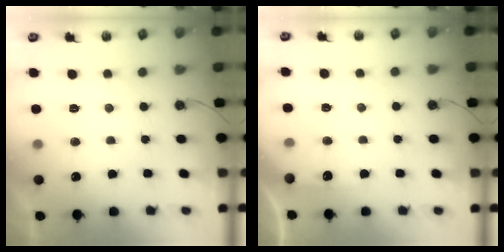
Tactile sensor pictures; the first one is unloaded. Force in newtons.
{"total": 3.7, "press": 3.6, "slide": 0.4}